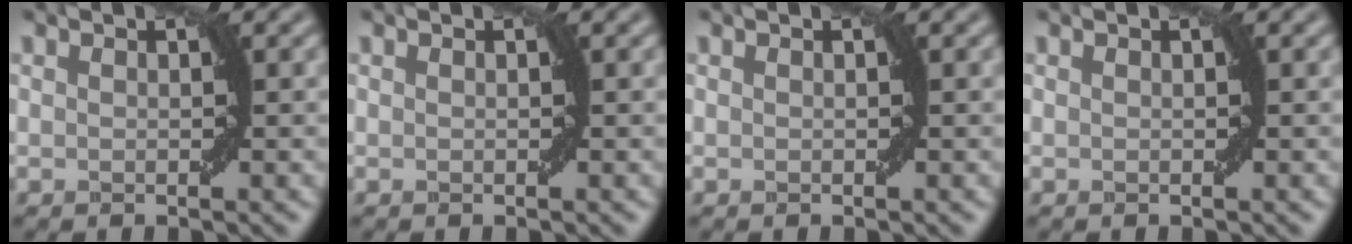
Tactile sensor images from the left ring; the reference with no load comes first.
{"total": 0.0}
{"total": 0.0}
{"total": 0.0}